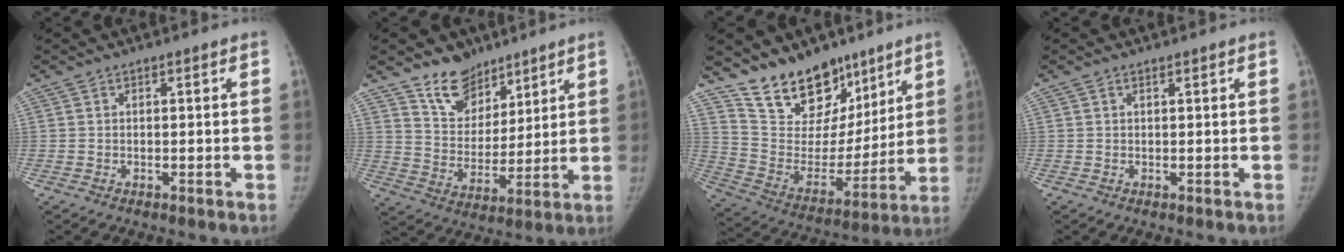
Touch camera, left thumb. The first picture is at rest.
{"total": 11.1, "force": [8.3, 6.7, 3.0], "torque": [-0.019, -0.064, 0.159]}
{"total": 20.0, "force": [14.6, 11.1, 7.8], "torque": [-0.072, -0.087, 0.253]}
{"total": 0.6, "force": [0.5, 0.1, 0.3], "torque": [-0.009, 0.000, 0.010]}